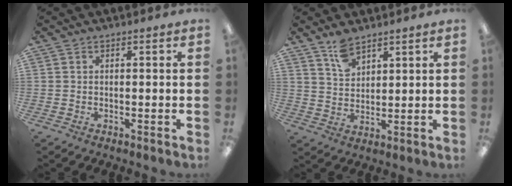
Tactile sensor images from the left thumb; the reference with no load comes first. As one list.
[{"total": 6.2, "force": [4.9, 3.0, 2.5], "torque": [-0.046, -0.023, 0.091]}]